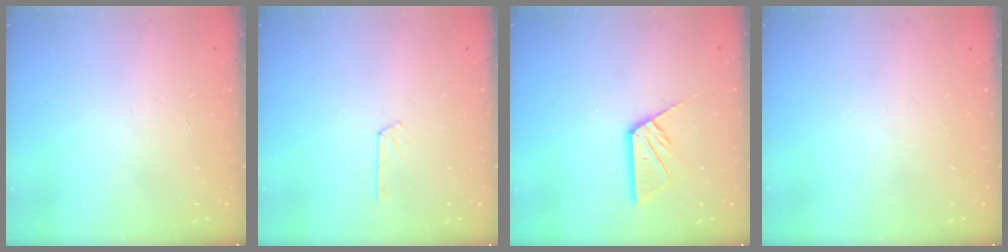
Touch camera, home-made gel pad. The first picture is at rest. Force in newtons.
{"total": 2.9, "press": 2.9, "slide": 0.3}
{"total": 8.0, "press": 7.9, "slide": 0.5}
{"total": 0.0}